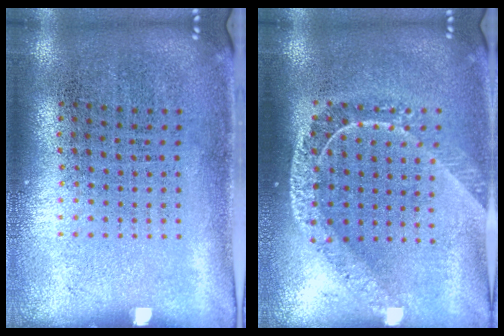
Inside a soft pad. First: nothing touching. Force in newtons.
{"total": 1.7, "press": 1.4, "slide": 1.0}